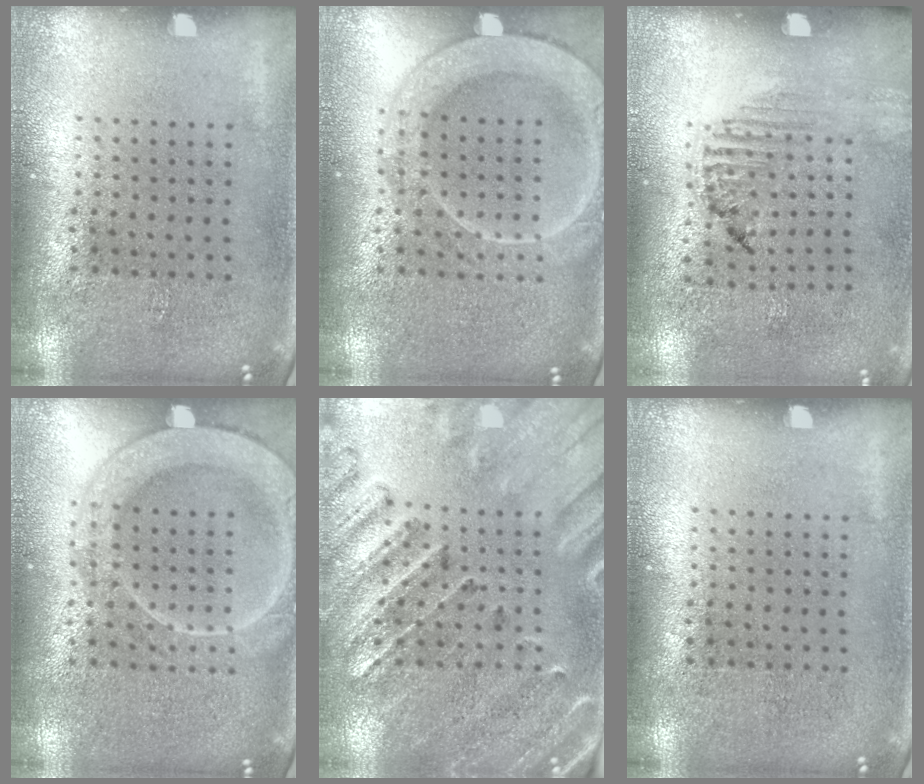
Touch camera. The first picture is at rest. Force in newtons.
{"total": 2.0, "press": 2.0, "slide": 0.3}
{"total": 1.3, "press": 1.2, "slide": 0.4}
{"total": 2.0, "press": 2.0, "slide": 0.3}
{"total": 2.9, "press": 2.7, "slide": 1.1}
{"total": 0.0}